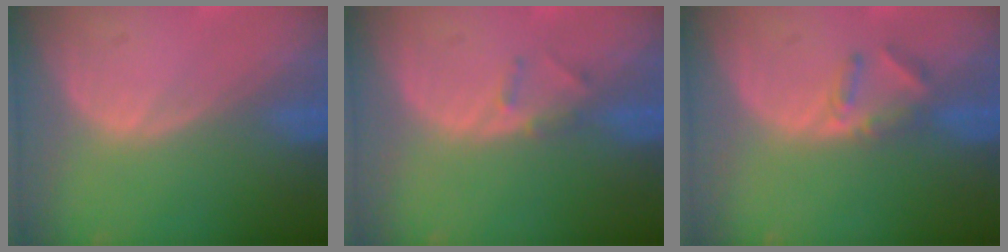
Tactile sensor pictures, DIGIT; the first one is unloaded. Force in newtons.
{"total": 1.8, "press": 1.5, "slide": 0.9}
{"total": 3.2, "press": 3.0, "slide": 1.0}